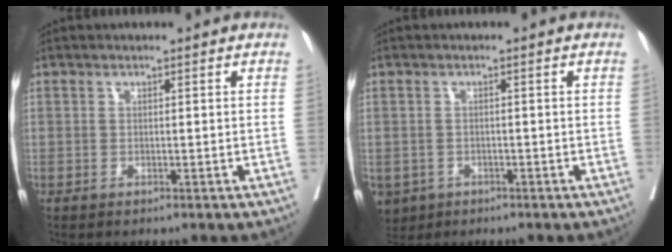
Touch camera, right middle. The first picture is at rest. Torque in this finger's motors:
{"motor_torque": [1.46, -0.68, 1.05, 0.21]}